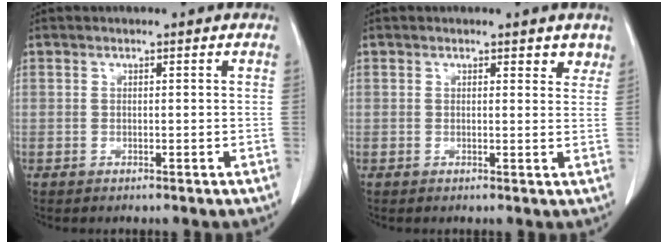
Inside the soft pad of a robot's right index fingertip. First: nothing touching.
{"total": 2.5, "force": [2.1, 1.0, 1.0], "torque": [0.003, -0.007, 0.016]}